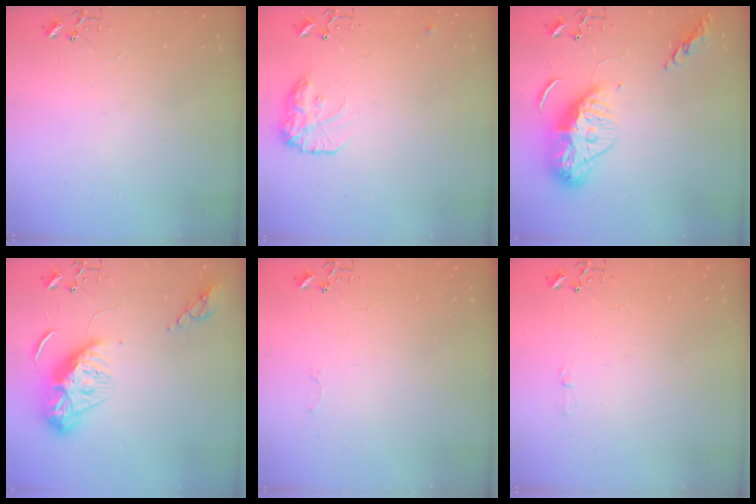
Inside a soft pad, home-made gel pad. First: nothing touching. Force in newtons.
{"total": 13.1, "press": 13.0, "slide": 0.7}
{"total": 15.2, "press": 15.2, "slide": 1.3}
{"total": 11.6, "press": 11.6, "slide": 1.0}
{"total": 2.5, "press": 2.5, "slide": 0.4}
{"total": 3.3, "press": 3.2, "slide": 0.4}